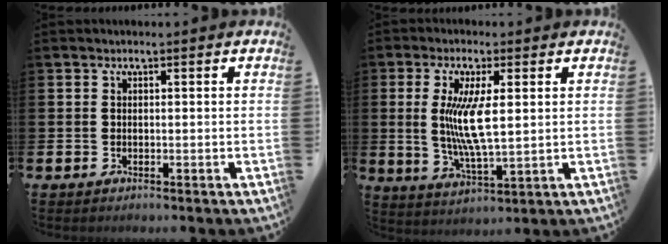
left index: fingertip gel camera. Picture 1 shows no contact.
{"total": 8.1, "force": [1.8, 2.3, 7.5], "torque": [-0.136, -0.001, 0.029]}